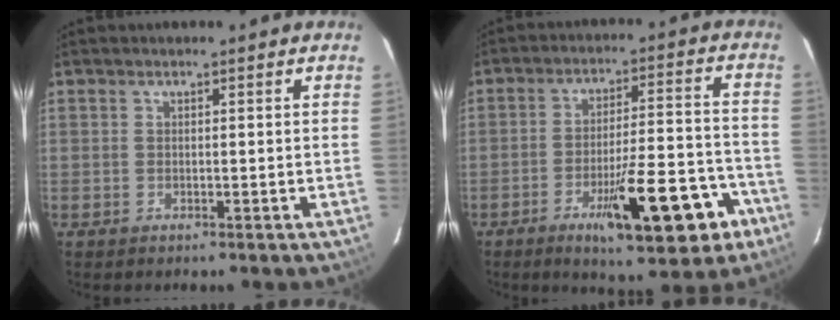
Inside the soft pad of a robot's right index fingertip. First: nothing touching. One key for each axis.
{"total": 15.2, "fx": -7.7, "fy": 3.1, "fz": 12.7, "tx": -0.177, "ty": 0.010, "tz": -0.104}